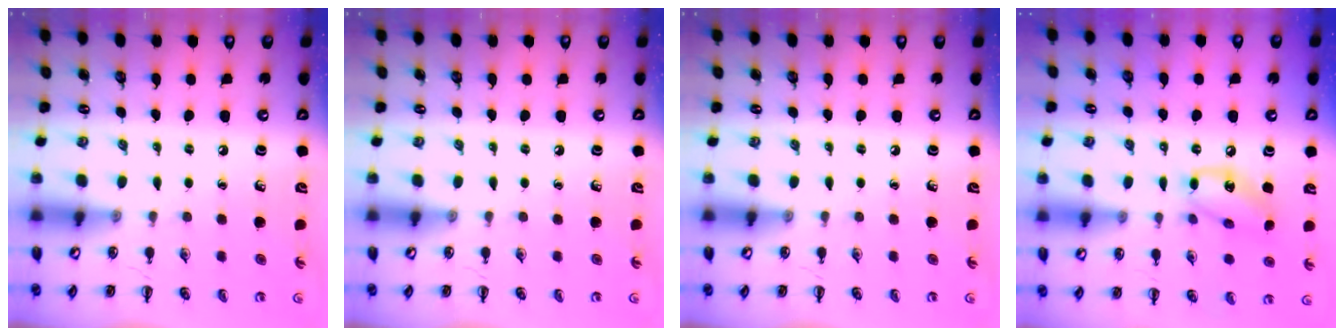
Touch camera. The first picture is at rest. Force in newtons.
{"total": 0.0}
{"total": 0.0}
{"total": 11.4, "press": 11.2, "slide": 1.9}